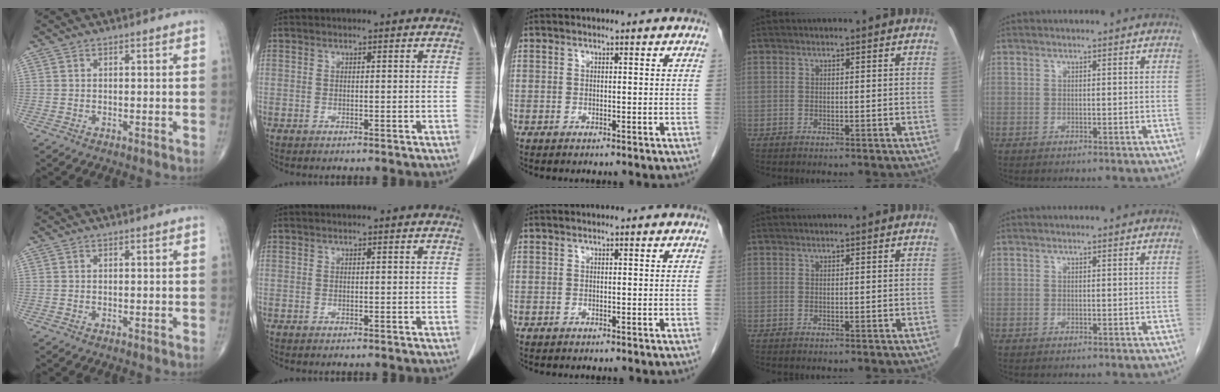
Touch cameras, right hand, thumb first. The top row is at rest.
{}